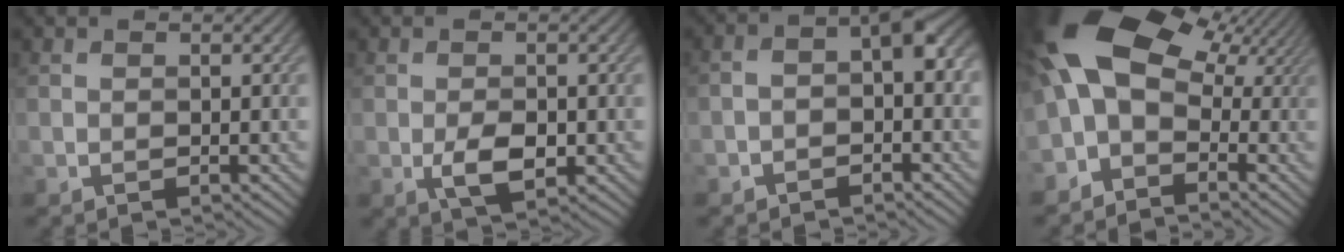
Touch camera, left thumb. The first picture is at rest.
{"total": 3.4, "force": [-0.9, 1.8, 2.7], "torque": [-0.053, -0.009, -0.014]}
{"total": 4.5, "force": [-1.1, 2.5, 3.6], "torque": [-0.052, 0.006, -0.027]}
{"total": 12.1, "force": [0.9, 7.5, 9.4], "torque": [-0.198, 0.010, 0.002]}